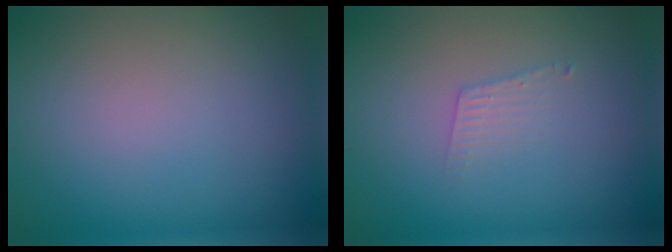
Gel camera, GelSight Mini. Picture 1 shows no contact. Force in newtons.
{"total": 1.3, "press": 1.3, "slide": 0.1}